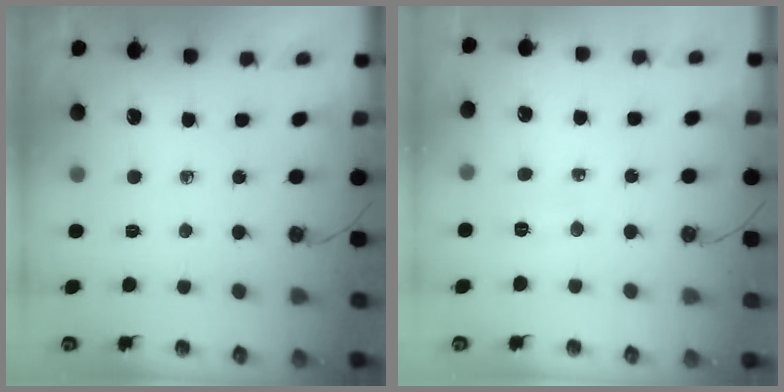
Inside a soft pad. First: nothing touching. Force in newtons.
{"total": 4.3, "press": 4.2, "slide": 0.9}